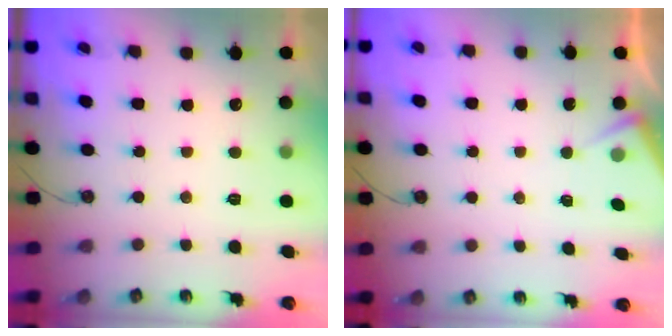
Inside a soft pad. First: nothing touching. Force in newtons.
{"total": 3.9, "press": 3.8, "slide": 0.6}